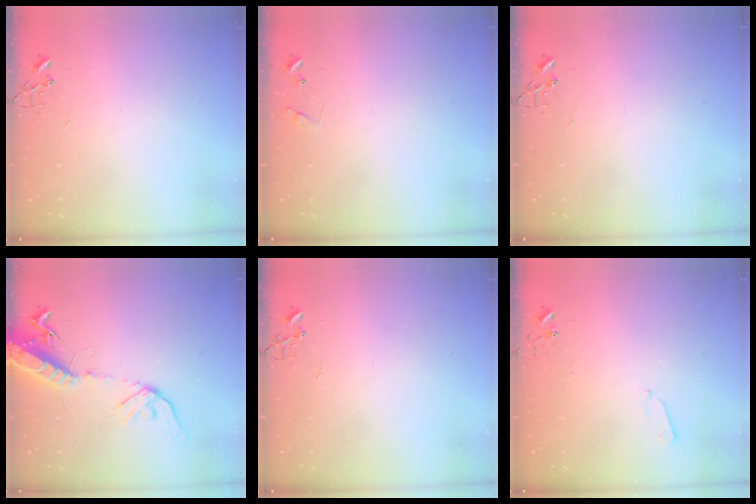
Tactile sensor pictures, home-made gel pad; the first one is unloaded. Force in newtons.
{"total": 7.7, "press": 7.7, "slide": 0.3}
{"total": 0.0}
{"total": 16.2, "press": 15.8, "slide": 3.6}
{"total": 0.0}
{"total": 3.7, "press": 3.6, "slide": 0.5}